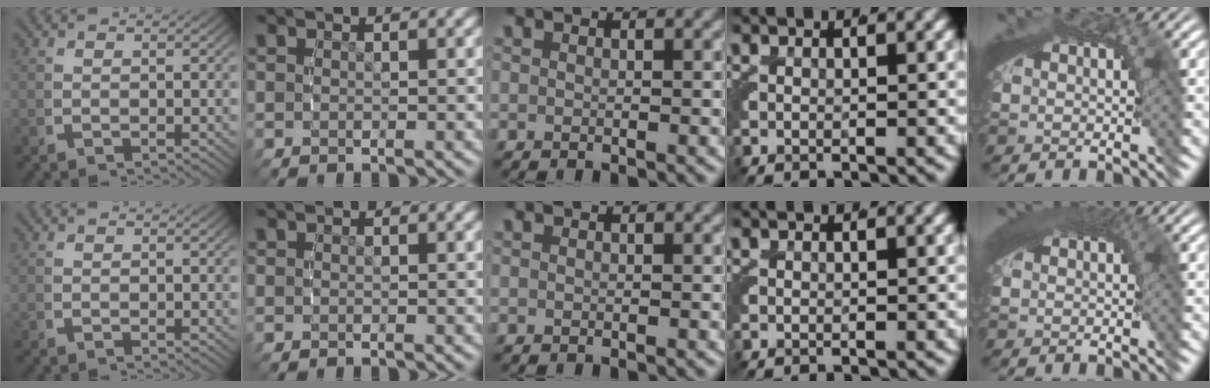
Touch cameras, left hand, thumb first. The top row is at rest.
{"little": {"total": 2.0, "force": [1.1, 0.5, 1.7], "torque": [-0.014, 0.011, 0.012]}}